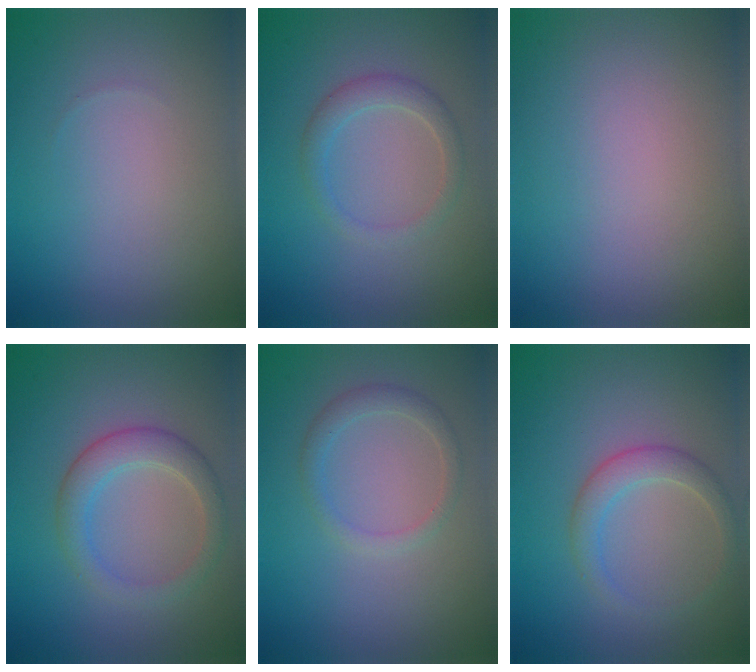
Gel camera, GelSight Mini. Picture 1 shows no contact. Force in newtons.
{"total": 2.0, "press": 2.0, "slide": 0.1}
{"total": 0.0}
{"total": 2.8, "press": 2.8, "slide": 0.2}
{"total": 1.7, "press": 1.7, "slide": 0.1}
{"total": 2.4, "press": 2.4, "slide": 0.2}